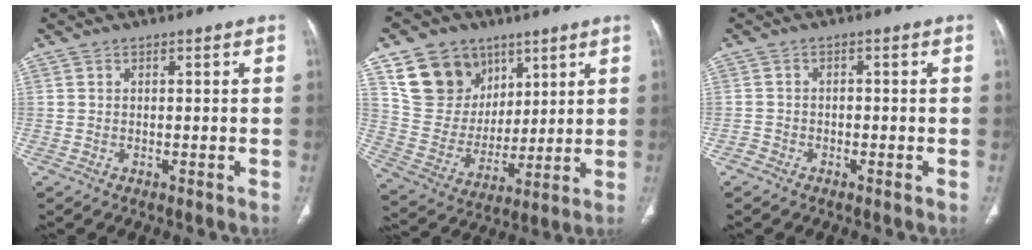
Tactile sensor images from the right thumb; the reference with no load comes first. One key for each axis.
{"total": 16.3, "fx": 8.6, "fy": 12.7, "fz": 5.6, "tx": -0.069, "ty": -0.028, "tz": 0.172}
{"total": 1.7, "fx": -1.1, "fy": 1.2, "fz": 0.1, "tx": 0.000, "ty": 0.008, "tz": -0.025}